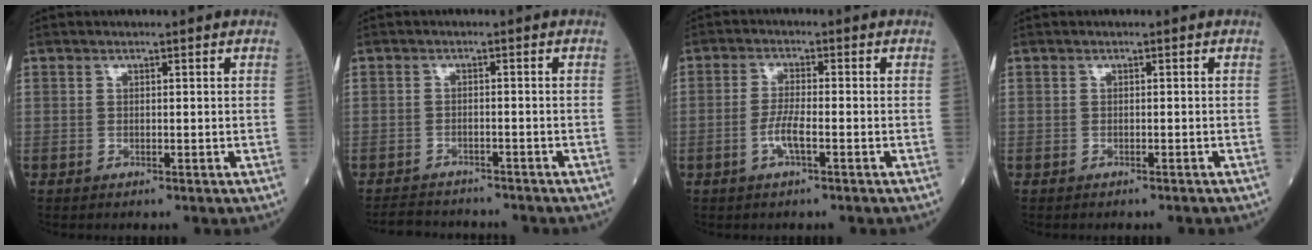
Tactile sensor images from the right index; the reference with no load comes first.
{"total": 6.8, "force": [-6.5, 1.7, 1.4], "torque": [-0.018, 0.000, -0.094]}
{"total": 3.5, "force": [-1.4, 0.3, 3.2], "torque": [-0.065, -0.001, -0.030]}
{"total": 1.4, "force": [-1.3, 0.1, 0.4], "torque": [-0.008, -0.003, -0.016]}